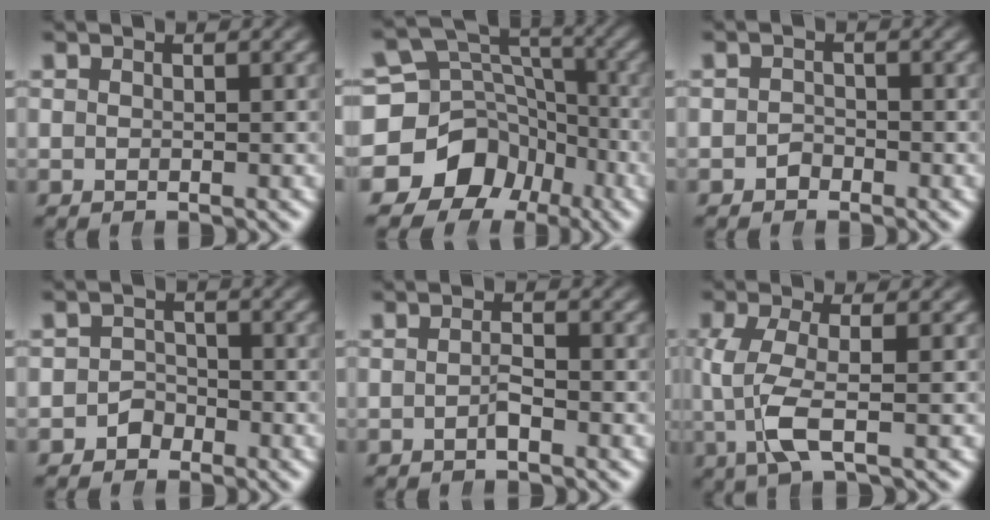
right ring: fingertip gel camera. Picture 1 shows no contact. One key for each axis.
{"total": 14.3, "fx": -3.4, "fy": 12.7, "fz": 5.7, "tx": -0.122, "ty": -0.054, "tz": -0.051}
{"total": 1.1, "fx": -0.9, "fy": 0.5, "fz": -0.4, "tx": 0.005, "ty": -0.007, "tz": -0.016}
{"total": 2.2, "fx": -1.5, "fy": 1.5, "fz": -0.2, "tx": -0.002, "ty": -0.007, "tz": -0.027}
{"total": 1.2, "fx": -0.8, "fy": 0.4, "fz": 0.8, "tx": -0.019, "ty": -0.001, "tz": -0.019}
{"total": 4.9, "fx": -0.3, "fy": 2.0, "fz": 4.5, "tx": -0.122, "ty": -0.022, "tz": 0.007}